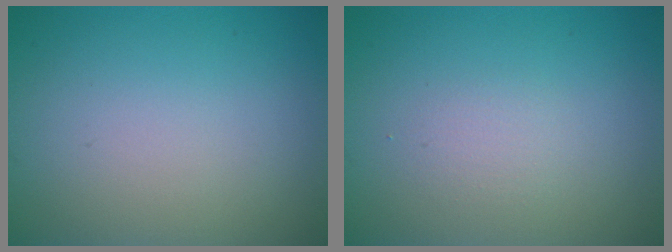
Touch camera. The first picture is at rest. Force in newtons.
{"total": 1.1, "press": 1.1, "slide": 0.0}